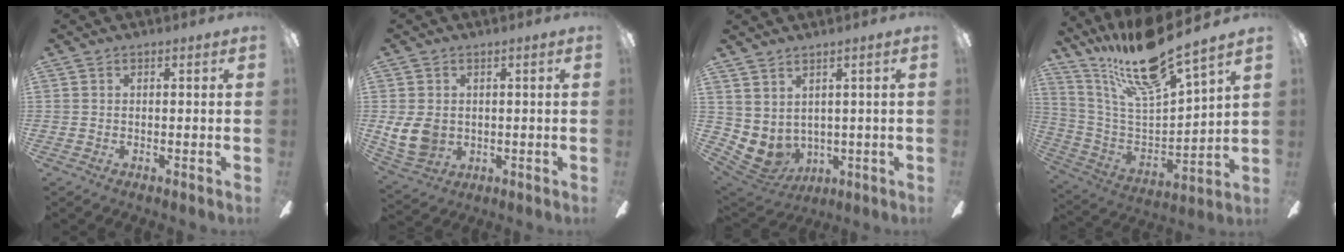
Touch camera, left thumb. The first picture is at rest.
{"total": 7.8, "force": [0.4, 6.3, 4.5], "torque": [-0.108, 0.007, 0.011]}
{"total": 4.4, "force": [2.3, 3.4, 1.4], "torque": [-0.063, -0.029, 0.047]}
{"total": 19.2, "force": [16.0, 2.6, 10.4], "torque": [-0.207, -0.111, 0.268]}